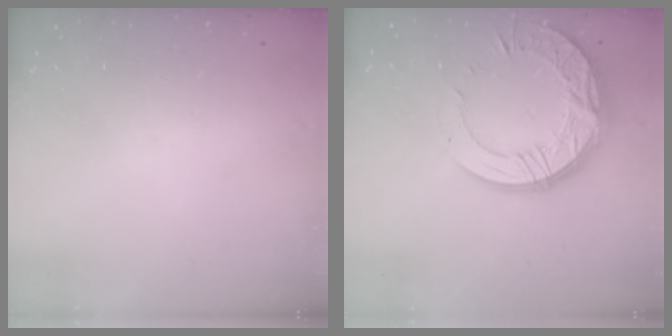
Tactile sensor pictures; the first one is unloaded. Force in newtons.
{"total": 18.7, "press": 18.7, "slide": 1.4}